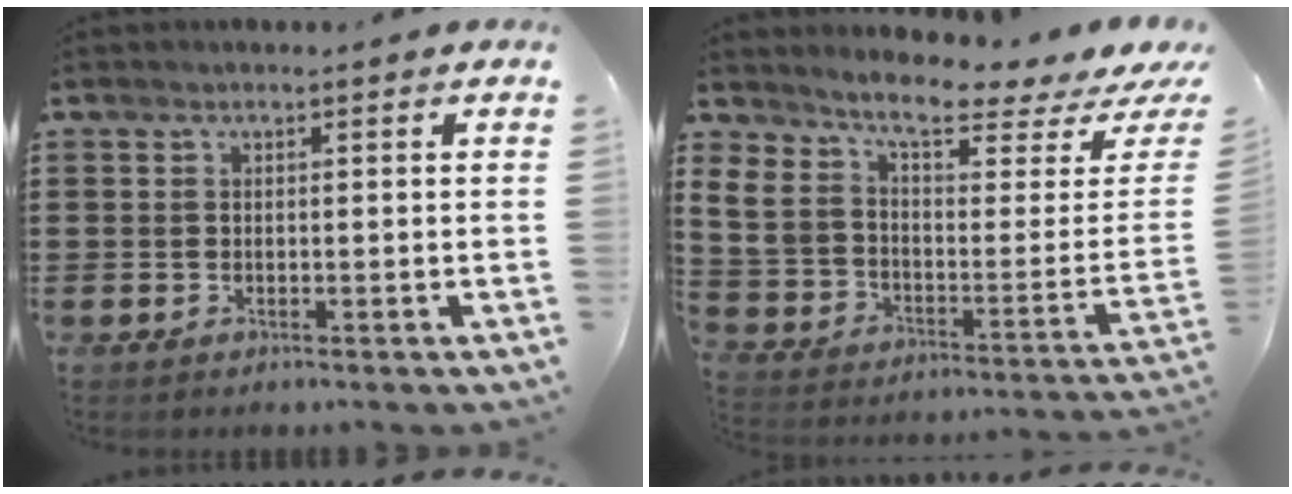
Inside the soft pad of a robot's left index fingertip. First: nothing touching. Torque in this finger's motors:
{"motor_torque": [2.14, 0.00, 0.46, 0.21]}